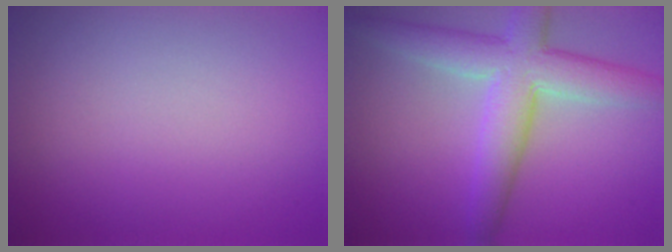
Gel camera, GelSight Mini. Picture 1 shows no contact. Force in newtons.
{"total": 6.4, "press": 6.4, "slide": 0.6}